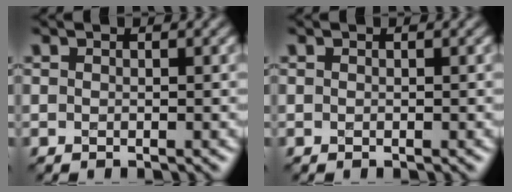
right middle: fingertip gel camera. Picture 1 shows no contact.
{"total": 0.0}